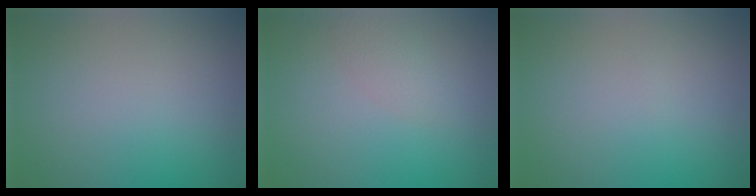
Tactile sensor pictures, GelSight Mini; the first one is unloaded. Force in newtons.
{"total": 1.5, "press": 1.5, "slide": 0.0}
{"total": 0.0}